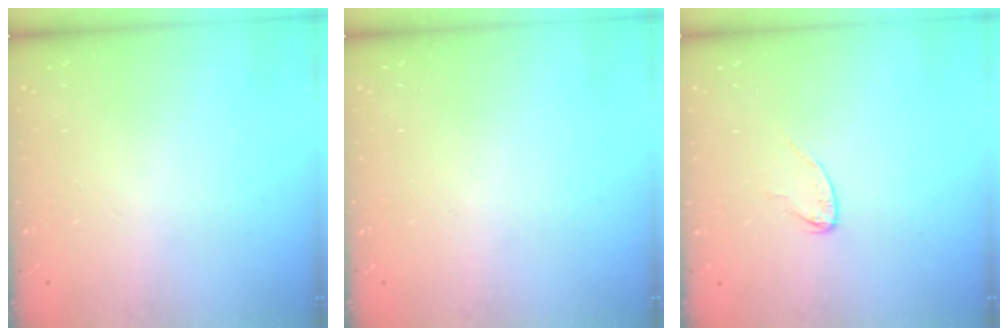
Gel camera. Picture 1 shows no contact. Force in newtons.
{"total": 0.0}
{"total": 4.5, "press": 4.5, "slide": 0.5}